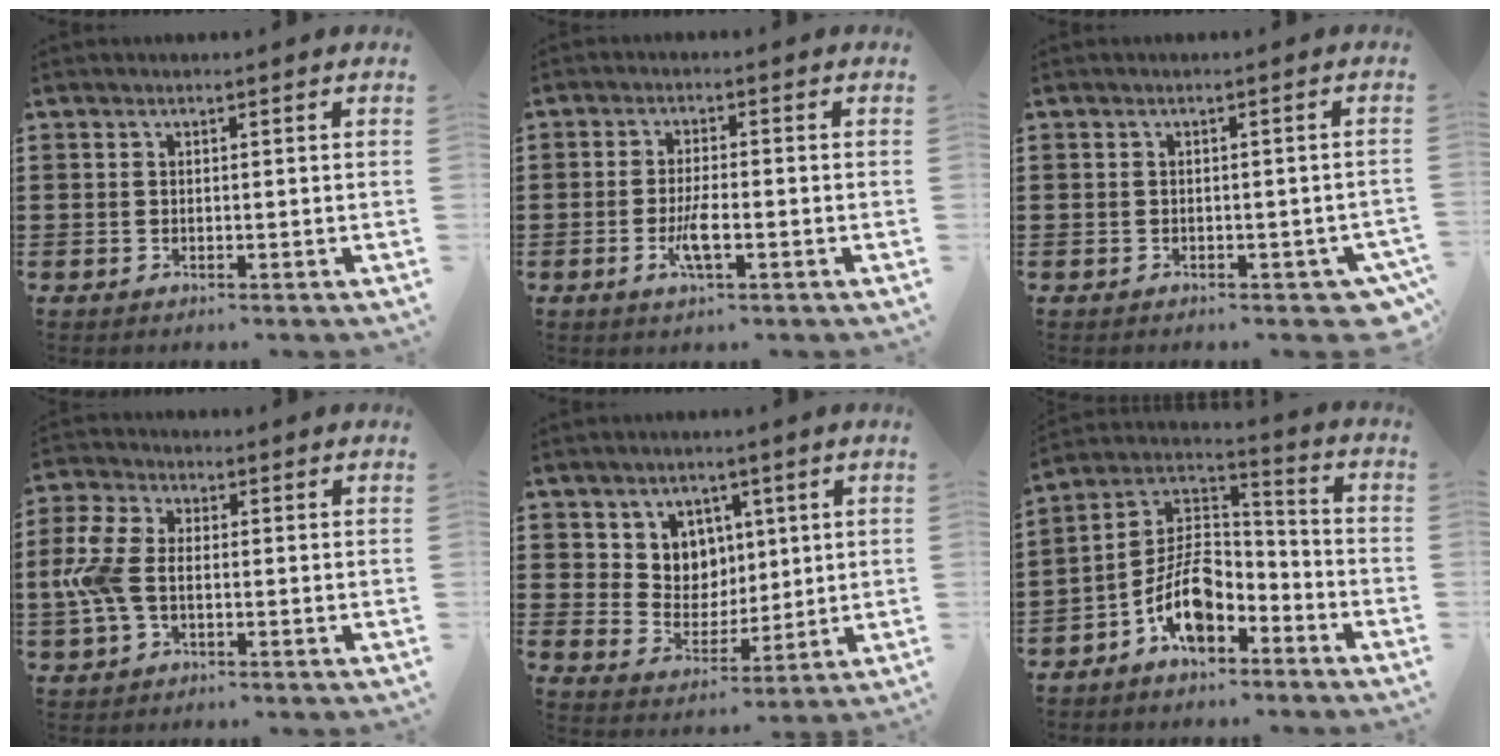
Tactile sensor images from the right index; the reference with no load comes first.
{"total": 4.1, "force": [-1.5, 0.7, 3.7], "torque": [-0.081, -0.008, -0.031]}
{"total": 1.5, "force": [-1.3, 0.4, 0.6], "torque": [-0.012, 0.001, -0.027]}
{"total": 6.9, "force": [-0.5, 4.0, 5.5], "torque": [-0.151, -0.004, -0.021]}
{"total": 5.9, "force": [3.3, 4.9, 0.3], "torque": [-0.033, -0.009, 0.061]}
{"total": 9.4, "force": [-5.1, 4.8, 6.3], "torque": [-0.142, 0.001, -0.101]}